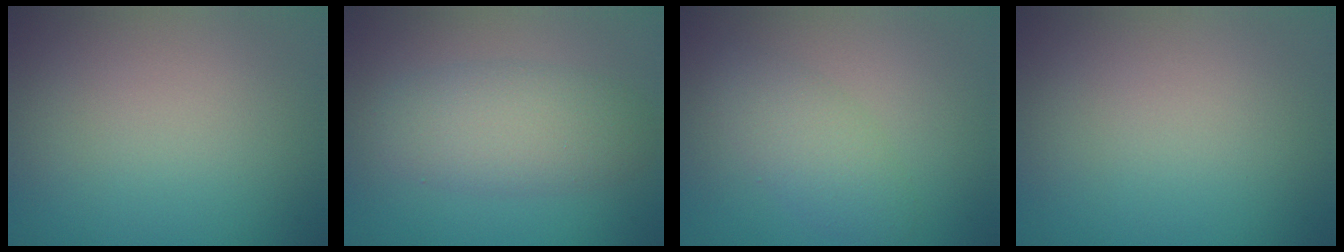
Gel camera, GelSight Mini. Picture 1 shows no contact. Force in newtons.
{"total": 4.8, "press": 4.8, "slide": 0.3}
{"total": 2.9, "press": 2.9, "slide": 0.1}
{"total": 0.0}